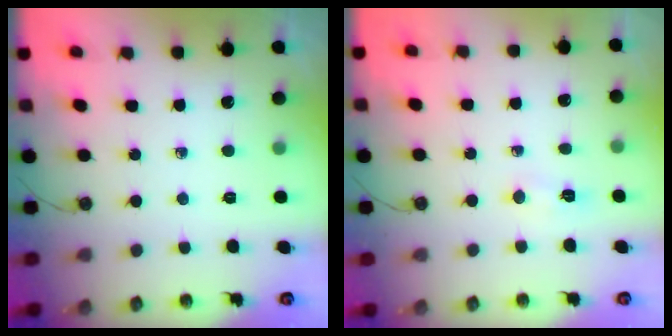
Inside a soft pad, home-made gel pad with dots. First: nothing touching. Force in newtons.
{"total": 4.2, "press": 3.9, "slide": 1.3}